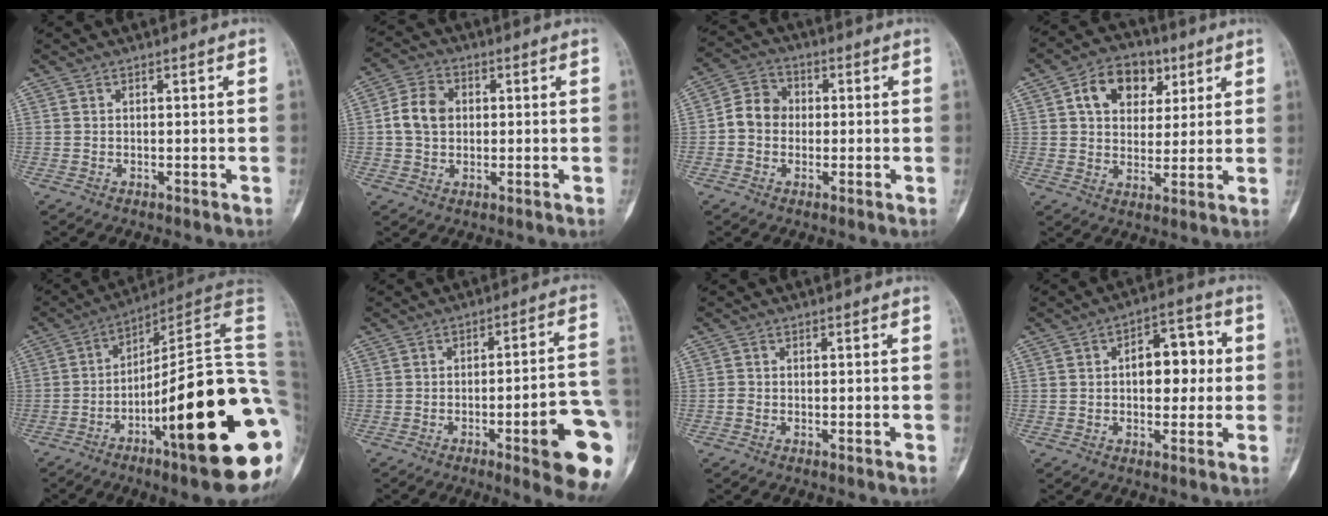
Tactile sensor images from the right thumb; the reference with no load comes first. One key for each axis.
{"total": 7.1, "fx": 0.5, "fy": 5.6, "fz": 4.4, "tx": -0.071, "ty": 0.012, "tz": 0.004}
{"total": 6.6, "fx": -0.4, "fy": 5.7, "fz": 3.2, "tx": -0.038, "ty": 0.021, "tz": -0.021}
{"total": 11.7, "fx": 4.5, "fy": 8.4, "fz": 6.8, "tx": -0.070, "ty": -0.003, "tz": 0.070}
{"total": 27.2, "fx": -8.1, "fy": 4.9, "fz": 25.4, "tx": -0.287, "ty": 0.038, "tz": -0.118}
{"total": 15.5, "fx": -5.7, "fy": 2.6, "fz": 14.2, "tx": -0.137, "ty": 0.026, "tz": -0.067}
{"total": 1.1, "fx": -0.6, "fy": 0.6, "fz": 0.8, "tx": -0.008, "ty": 0.002, "tz": -0.012}
{"total": 9.6, "fx": 0.8, "fy": 5.8, "fz": 7.7, "tx": -0.072, "ty": 0.021, "tz": 0.009}